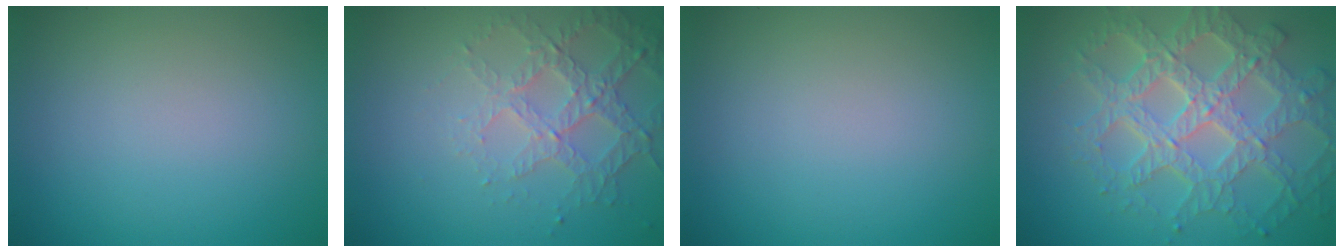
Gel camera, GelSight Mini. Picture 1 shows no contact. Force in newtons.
{"total": 4.2, "press": 3.0, "slide": 2.9}
{"total": 0.0}
{"total": 7.9, "press": 5.7, "slide": 5.6}